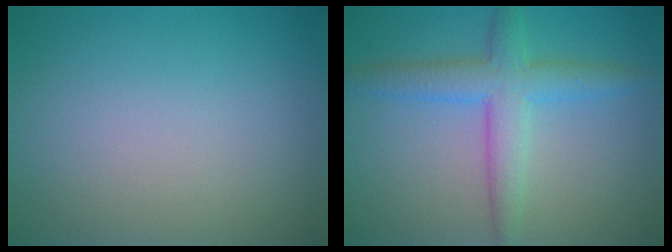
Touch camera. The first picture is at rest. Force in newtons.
{"total": 3.3, "press": 3.3, "slide": 0.2}